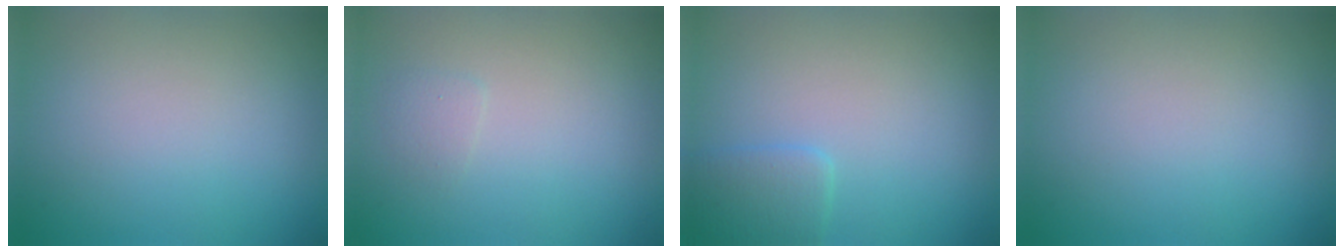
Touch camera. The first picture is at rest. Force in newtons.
{"total": 0.7, "press": 0.7, "slide": 0.1}
{"total": 2.1, "press": 2.1, "slide": 0.1}
{"total": 0.0}